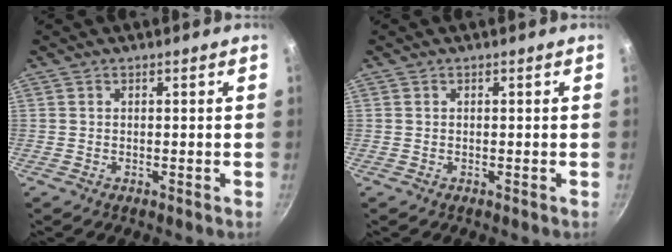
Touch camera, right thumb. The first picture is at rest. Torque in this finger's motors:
{"motor_torque": [0.08, 0.03, 0.14, 0.08, 0.00]}